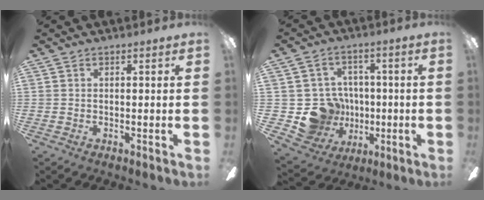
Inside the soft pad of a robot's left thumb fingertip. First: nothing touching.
{"total": 13.2, "force": [-2.1, 12.6, 3.4], "torque": [-0.087, 0.015, -0.012]}